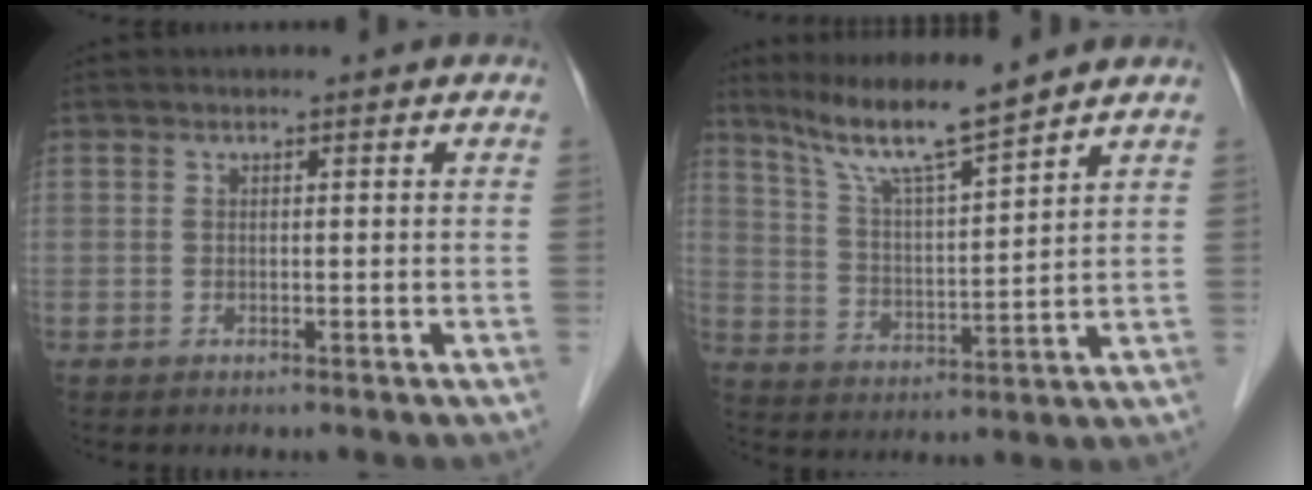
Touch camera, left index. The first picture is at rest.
{"total": 9.7, "force": [8.4, -0.8, 4.9], "torque": [-0.094, -0.005, 0.156]}